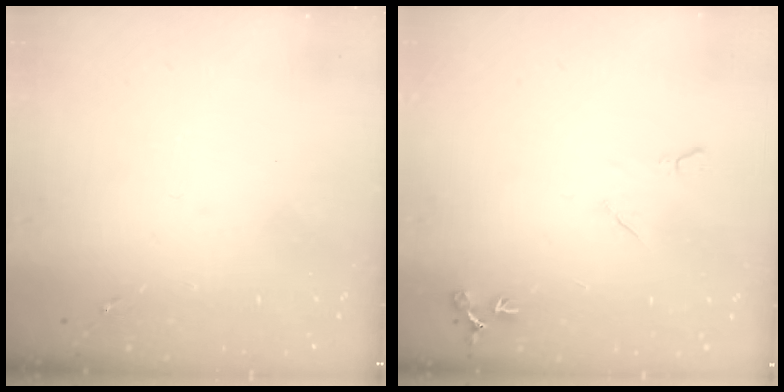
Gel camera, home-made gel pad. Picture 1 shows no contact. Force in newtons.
{"total": 7.0, "press": 7.0, "slide": 0.8}